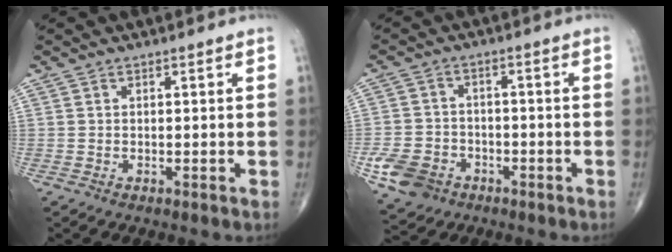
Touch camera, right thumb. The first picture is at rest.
{"total": 8.3, "force": [-3.8, 6.6, 3.4], "torque": [-0.058, 0.020, -0.061]}